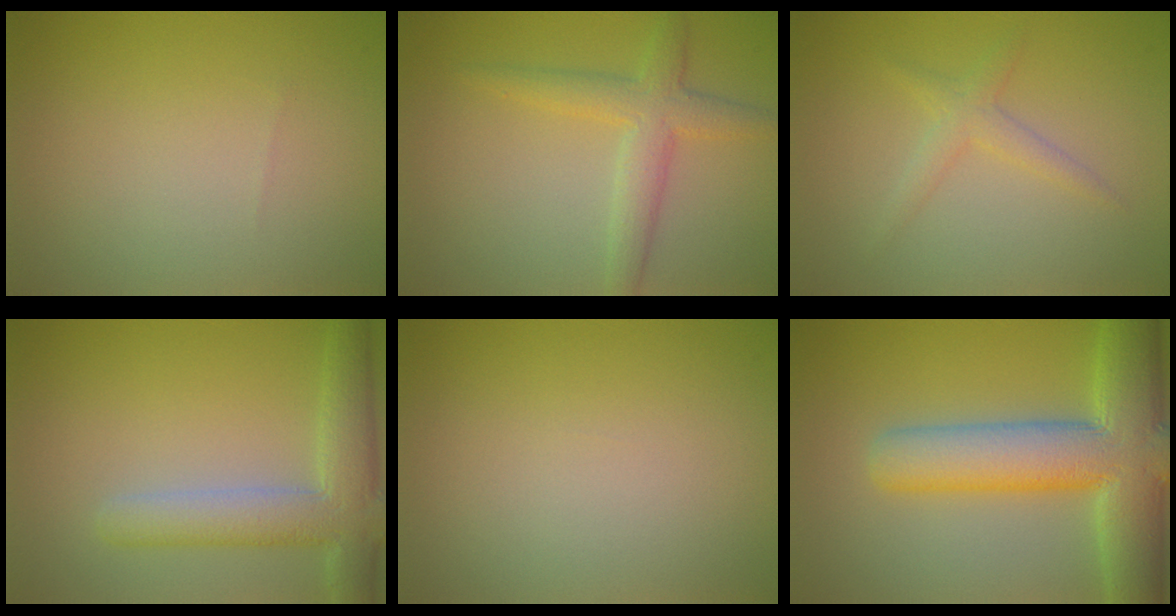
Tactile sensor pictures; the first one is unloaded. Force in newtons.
{"total": 3.5, "press": 3.5, "slide": 0.0}
{"total": 1.8, "press": 1.8, "slide": 0.1}
{"total": 5.6, "press": 5.6, "slide": 0.5}
{"total": 0.0}
{"total": 10.8, "press": 10.8, "slide": 0.6}